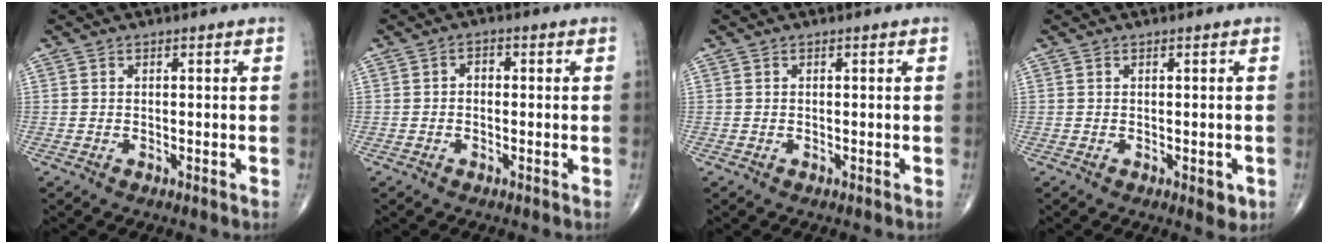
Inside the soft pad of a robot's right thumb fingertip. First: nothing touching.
{"total": 1.7, "force": [-0.1, 1.3, 1.1], "torque": [-0.010, 0.010, -0.009]}
{"total": 0.0}
{"total": 2.4, "force": [-0.7, 1.0, 2.0], "torque": [-0.014, -0.003, -0.006]}